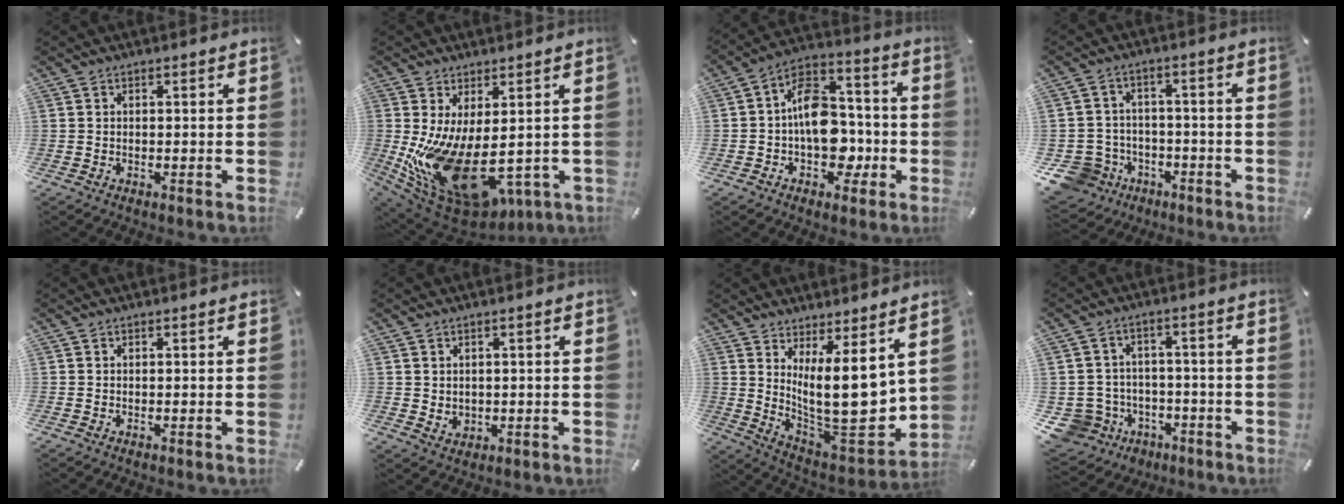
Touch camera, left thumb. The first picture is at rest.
{"total": 20.6, "force": [-2.7, 11.1, 17.2], "torque": [-0.310, -0.023, -0.016]}
{"total": 15.1, "force": [-2.2, 11.1, 9.9], "torque": [-0.146, 0.016, -0.032]}
{"total": 9.2, "force": [-5.0, 7.5, 1.8], "torque": [-0.063, 0.034, -0.090]}
{"total": 0.0}
{"total": 2.7, "force": [1.2, 2.4, 0.3], "torque": [-0.002, -0.006, 0.023]}
{"total": 16.8, "force": [4.3, 6.3, 15.0], "torque": [-0.236, -0.074, 0.082]}
{"total": 9.0, "force": [-4.1, 7.9, 1.6], "torque": [-0.068, 0.023, -0.073]}